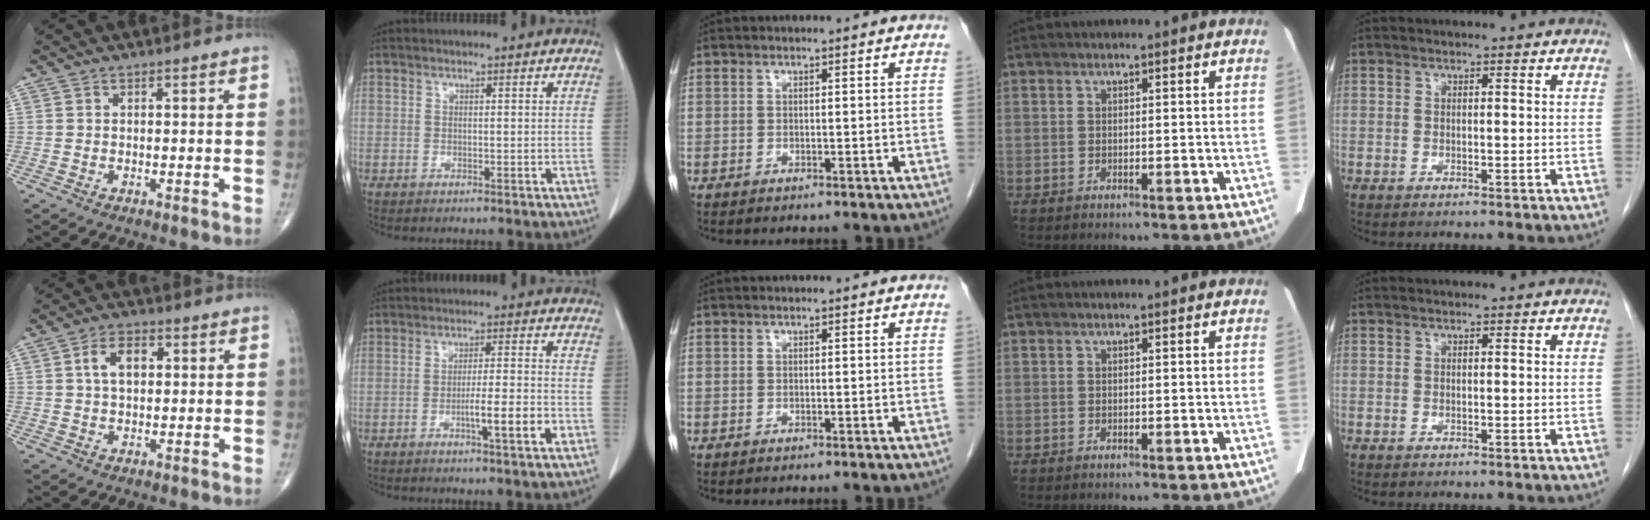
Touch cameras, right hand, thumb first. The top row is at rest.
{"thumb": {"total": 6.0, "force": [1.3, 3.7, 4.5], "torque": [-0.070, 0.010, 0.019]}, "index": {"total": 6.5, "force": [-2.5, -0.1, 6.1], "torque": [-0.092, -0.006, -0.039]}}